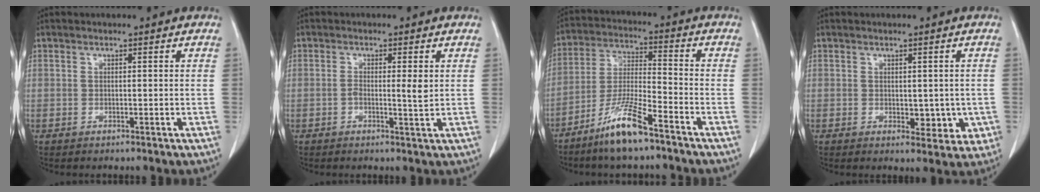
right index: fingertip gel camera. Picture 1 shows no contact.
{"total": 2.9, "force": [0.1, 0.4, 2.9], "torque": [-0.048, -0.002, 0.001]}
{"total": 10.2, "force": [-7.2, 0.8, 7.2], "torque": [-0.149, -0.023, -0.142]}
{"total": 4.6, "force": [-0.5, 2.7, 3.7], "torque": [-0.031, -0.006, 0.002]}